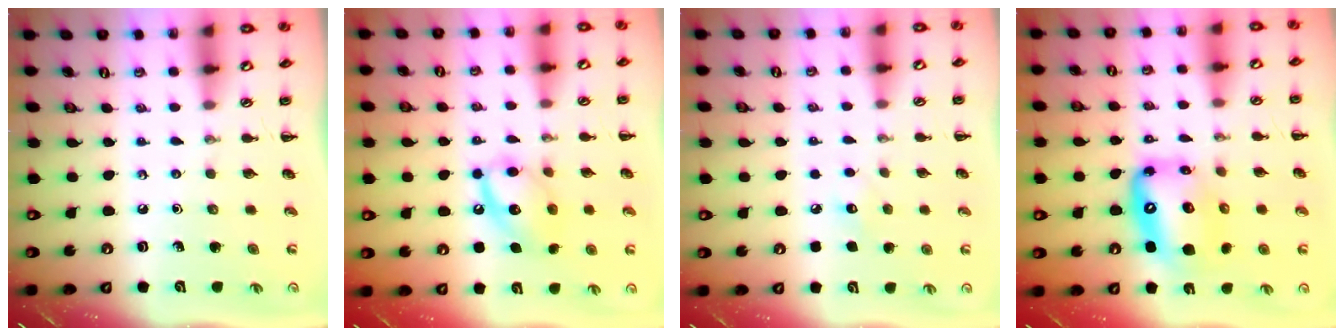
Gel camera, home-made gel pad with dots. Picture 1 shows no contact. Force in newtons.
{"total": 13.1, "press": 13.0, "slide": 1.5}
{"total": 5.5, "press": 5.3, "slide": 1.3}
{"total": 13.1, "press": 12.7, "slide": 3.3}